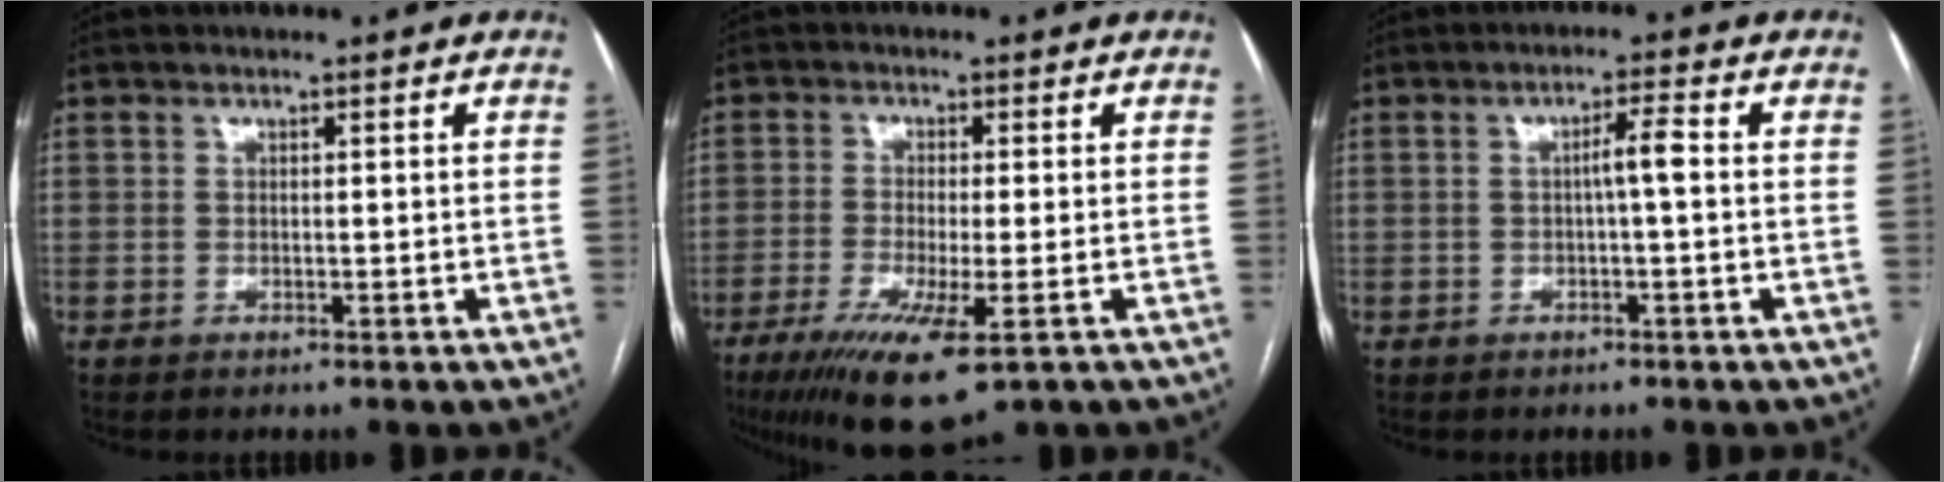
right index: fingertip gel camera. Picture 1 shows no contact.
{"total": 11.1, "force": [-6.0, 1.7, 9.2], "torque": [-0.160, -0.032, -0.096]}
{"total": 2.9, "force": [-0.1, 0.0, 2.9], "torque": [-0.051, 0.006, 0.001]}